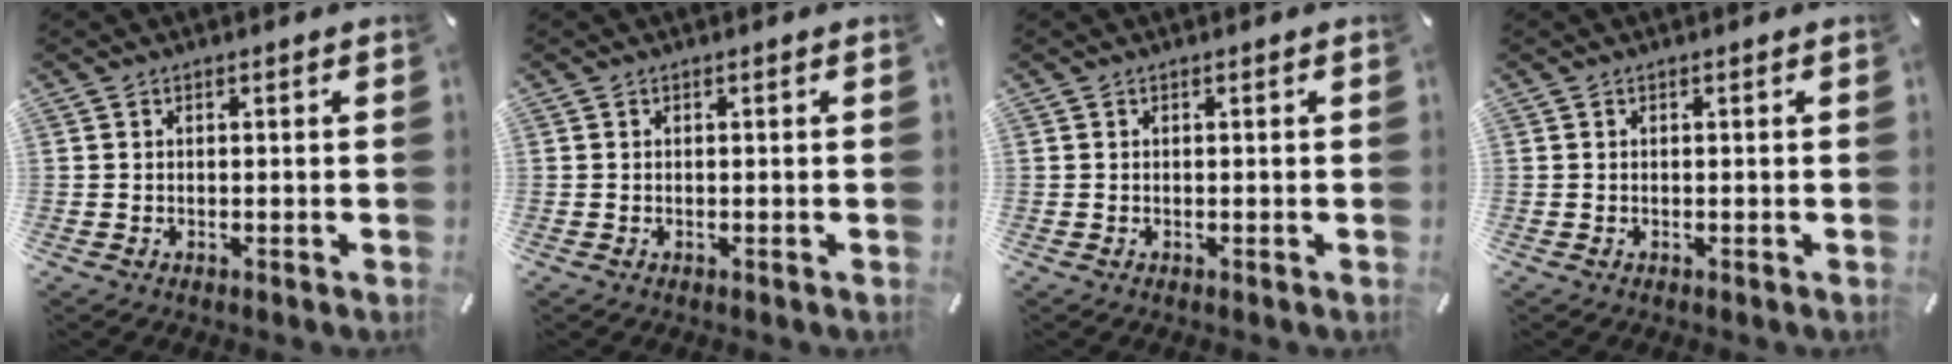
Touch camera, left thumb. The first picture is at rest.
{"total": 0.0}
{"total": 0.0}
{"total": 0.0}